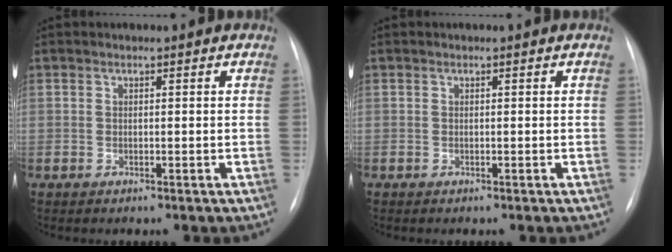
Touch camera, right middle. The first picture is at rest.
{"total": 0.0}